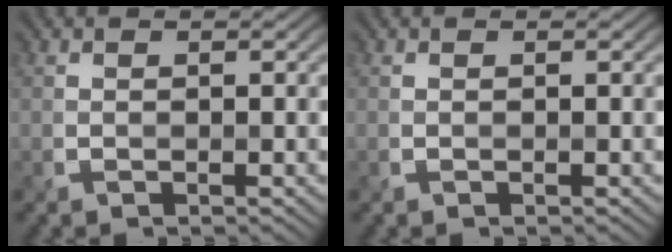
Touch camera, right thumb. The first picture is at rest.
{"total": 0.0}